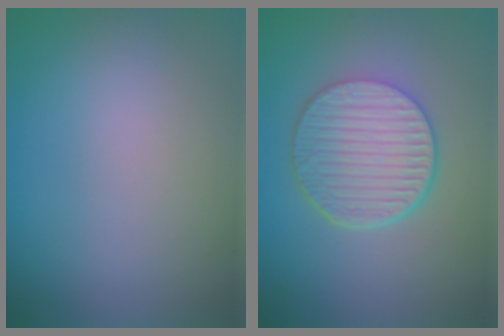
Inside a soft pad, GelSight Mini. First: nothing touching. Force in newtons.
{"total": 6.3, "press": 4.6, "slide": 4.3}